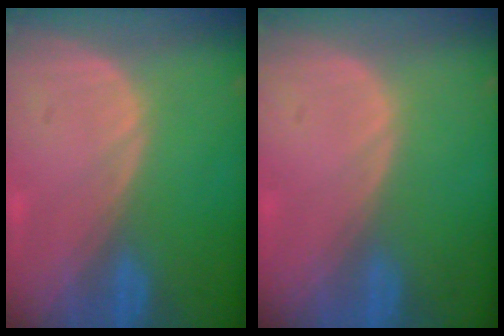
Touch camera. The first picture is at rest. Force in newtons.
{"total": 0.0}